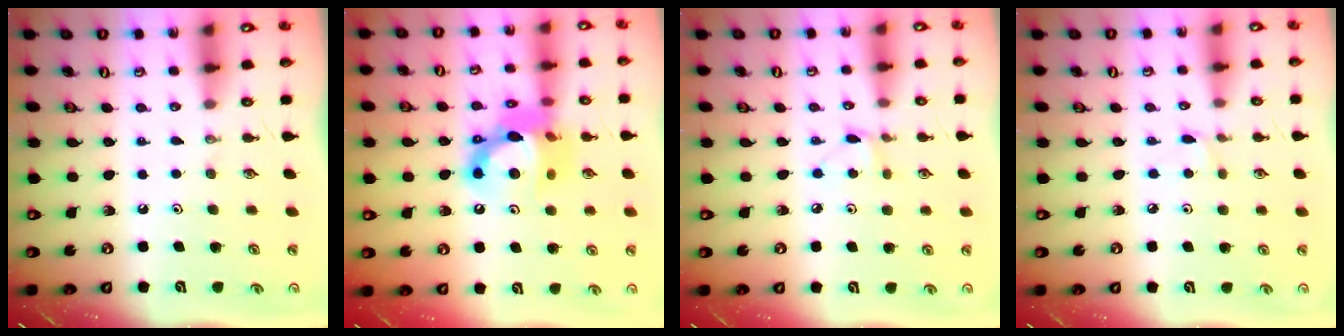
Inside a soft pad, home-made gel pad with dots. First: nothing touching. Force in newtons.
{"total": 15.2, "press": 15.1, "slide": 1.6}
{"total": 4.2, "press": 4.2, "slide": 0.6}
{"total": 2.6, "press": 2.6, "slide": 0.3}